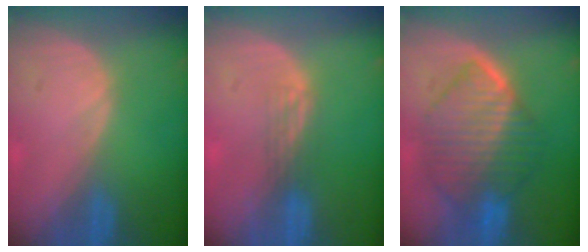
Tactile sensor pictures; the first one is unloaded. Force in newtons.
{"total": 2.1, "press": 1.6, "slide": 1.3}
{"total": 10.5, "press": 10.4, "slide": 1.0}